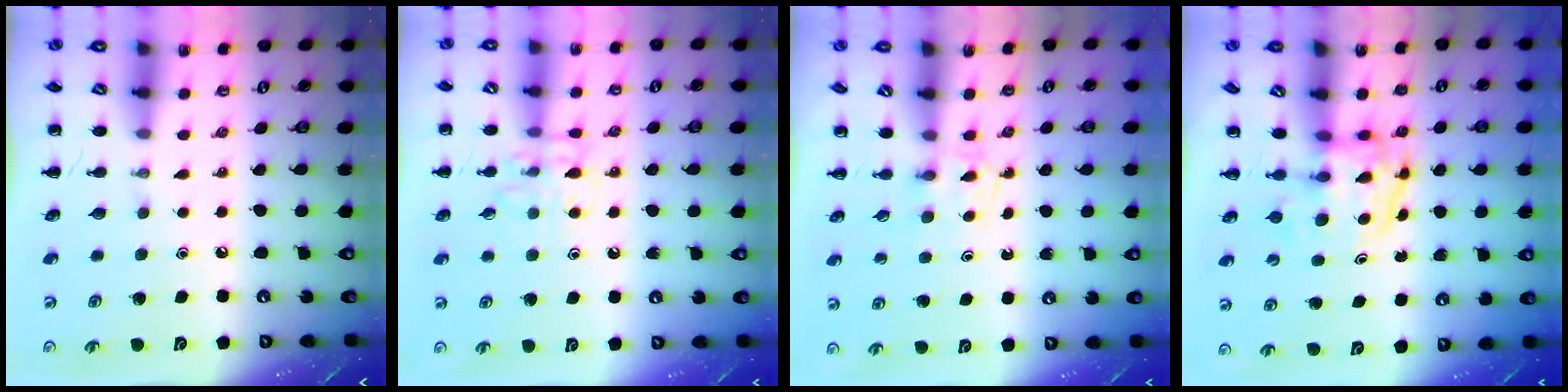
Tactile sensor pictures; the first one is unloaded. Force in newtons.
{"total": 9.5, "press": 9.5, "slide": 0.8}
{"total": 2.3, "press": 2.0, "slide": 1.0}
{"total": 3.8, "press": 3.7, "slide": 0.6}